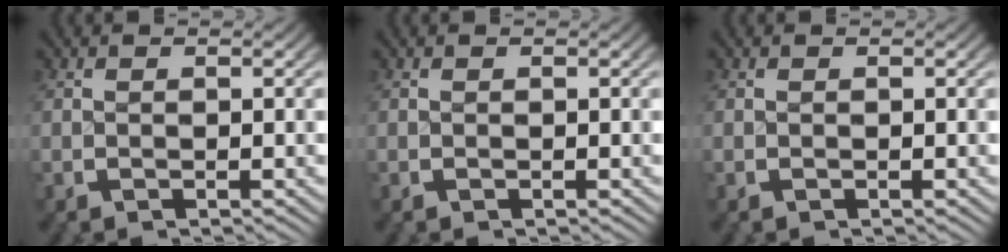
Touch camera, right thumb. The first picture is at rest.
{"total": 0.0}
{"total": 0.0}